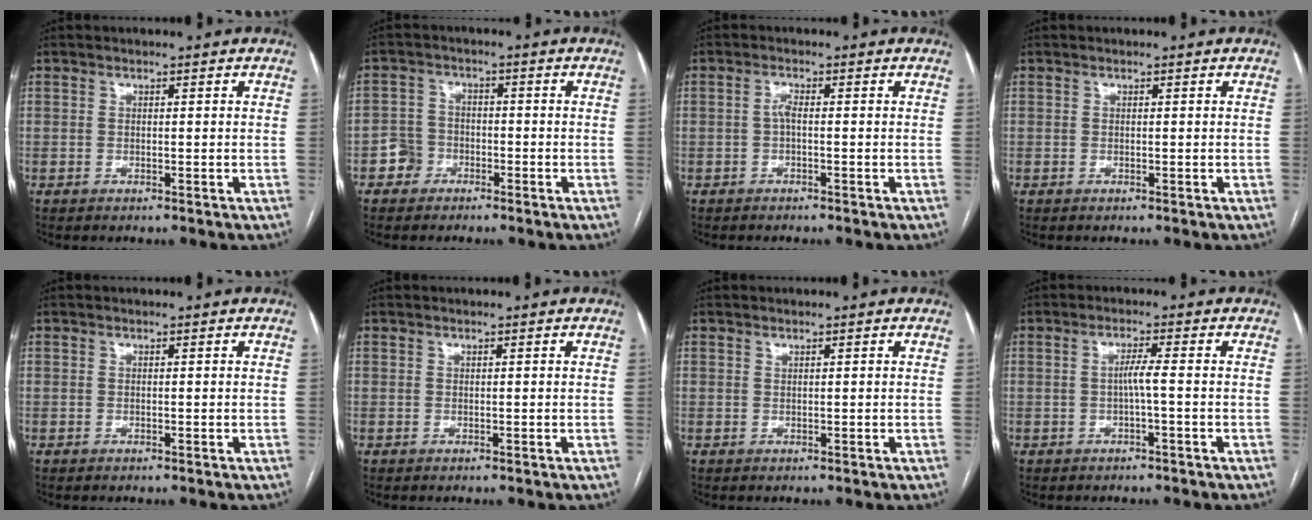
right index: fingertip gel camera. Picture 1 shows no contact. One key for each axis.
{"total": 3.9, "fx": -2.2, "fy": 3.2, "fz": 0.5, "tx": -0.010, "ty": 0.019, "tz": -0.043}
{"total": 1.5, "fx": -0.4, "fy": 0.5, "fz": 1.3, "tx": -0.028, "ty": 0.005, "tz": -0.010}
{"total": 0.0}
{"total": 0.0}
{"total": 0.0}
{"total": 0.0}
{"total": 2.3, "fx": -0.5, "fy": -0.2, "fz": 2.3, "tx": -0.039, "ty": 0.003, "tz": -0.008}